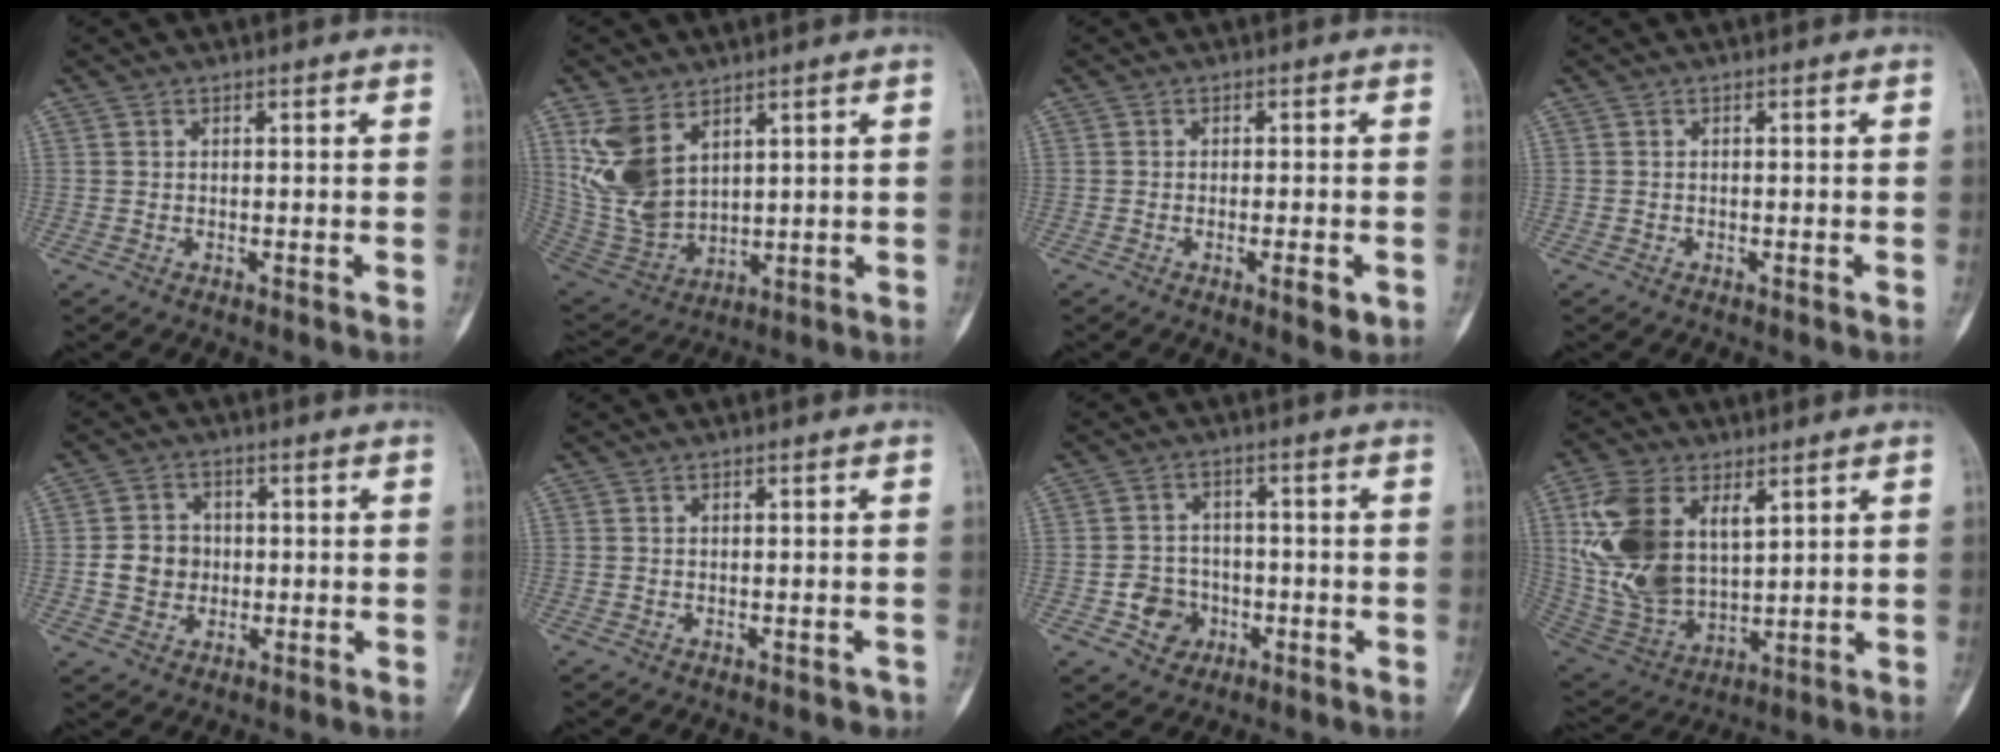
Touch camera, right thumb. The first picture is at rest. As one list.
[{"total": 12.2, "force": [5.6, 7.3, 8.0], "torque": [-0.154, -0.024, 0.135]}, {"total": 3.9, "force": [-1.5, 1.1, 3.5], "torque": [-0.045, -0.001, -0.019]}, {"total": 0.0}, {"total": 6.5, "force": [-0.4, 5.8, 2.9], "torque": [-0.027, 0.008, -0.010]}, {"total": 0.8, "force": [-0.5, 0.5, 0.2], "torque": [0.002, 0.009, -0.006]}, {"total": 6.2, "force": [-2.2, 5.4, 2.0], "torque": [-0.002, 0.018, -0.035]}, {"total": 17.7, "force": [5.7, 10.6, 13.0], "torque": [-0.250, -0.021, 0.122]}]